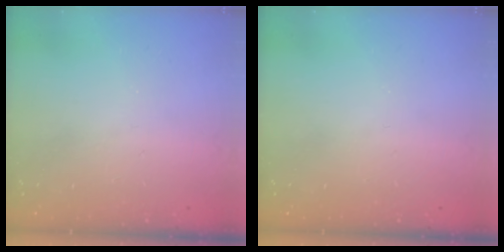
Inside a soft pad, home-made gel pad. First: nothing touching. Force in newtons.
{"total": 0.0}